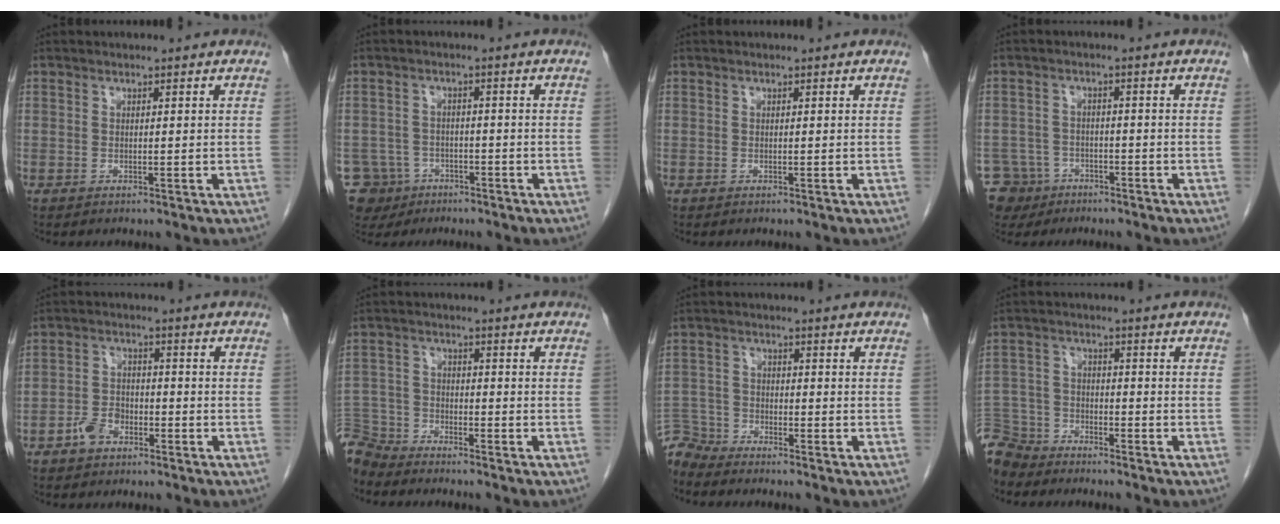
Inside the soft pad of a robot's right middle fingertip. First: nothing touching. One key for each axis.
{"total": 7.8, "fx": -4.4, "fy": 6.4, "fz": 0.8, "tx": -0.029, "ty": 0.007, "tz": -0.065}
{"total": 0.0}
{"total": 7.2, "fx": -4.6, "fy": 5.5, "fz": 0.4, "tx": -0.018, "ty": 0.004, "tz": -0.074}
{"total": 4.1, "fx": -2.5, "fy": 2.6, "fz": 2.0, "tx": -0.041, "ty": 0.008, "tz": -0.045}
{"total": 6.1, "fx": -6.0, "fy": 1.1, "fz": -0.2, "tx": 0.003, "ty": -0.005, "tz": -0.119}
{"total": 4.7, "fx": -4.6, "fy": 0.2, "fz": -0.8, "tx": 0.016, "ty": -0.006, "tz": -0.088}
{"total": 7.2, "fx": -6.7, "fy": 2.5, "fz": 0.0, "tx": -0.003, "ty": -0.004, "tz": -0.134}